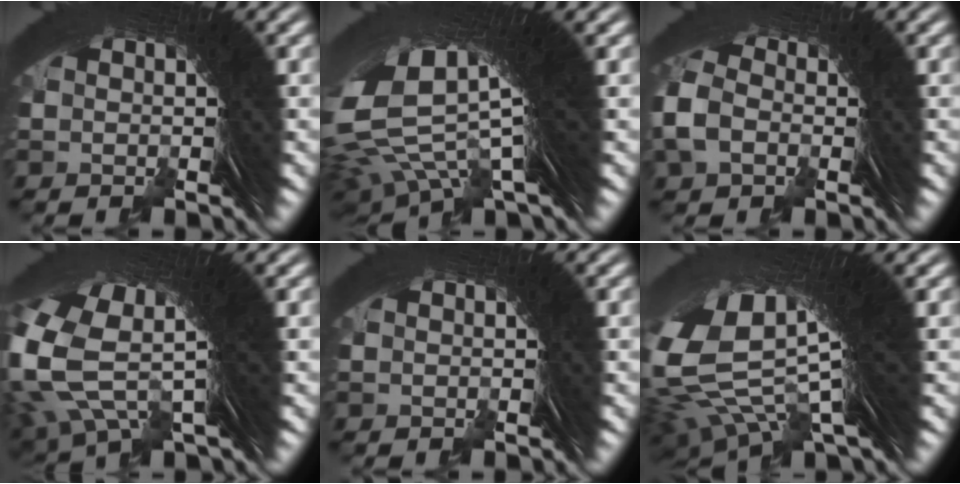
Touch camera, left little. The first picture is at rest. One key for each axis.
{"total": 13.5, "fx": 6.3, "fy": 5.8, "fz": 10.5, "tx": -0.206, "ty": 0.015, "tz": 0.099}
{"total": 2.9, "fx": -0.2, "fy": 2.5, "fz": 1.3, "tx": -0.021, "ty": 0.017, "tz": -0.014}
{"total": 11.2, "fx": 2.6, "fy": 6.8, "fz": 8.5, "tx": -0.199, "ty": -0.012, "tz": 0.044}
{"total": 0.0}
{"total": 14.7, "fx": 5.6, "fy": 6.8, "fz": 11.8, "tx": -0.241, "ty": -0.010, "tz": 0.097}